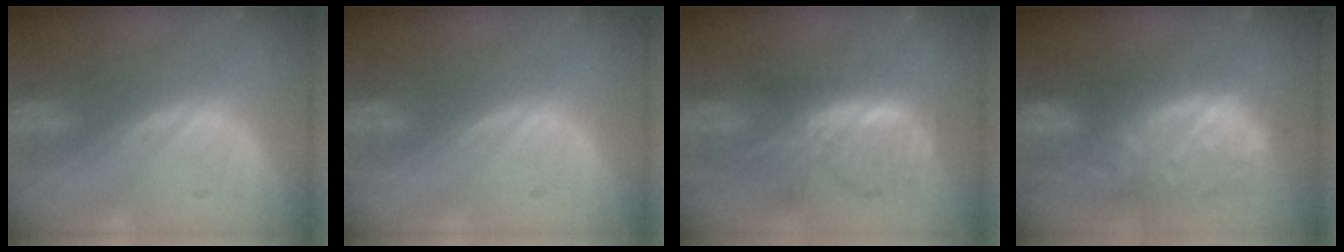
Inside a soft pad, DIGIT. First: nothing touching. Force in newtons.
{"total": 0.0}
{"total": 8.4, "press": 7.3, "slide": 4.0}
{"total": 11.7, "press": 9.8, "slide": 6.4}